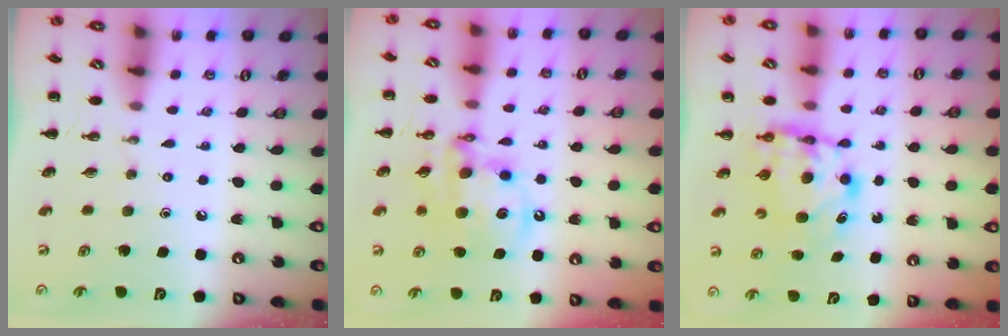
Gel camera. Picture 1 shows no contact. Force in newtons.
{"total": 12.6, "press": 12.2, "slide": 3.1}
{"total": 5.9, "press": 5.9, "slide": 0.6}